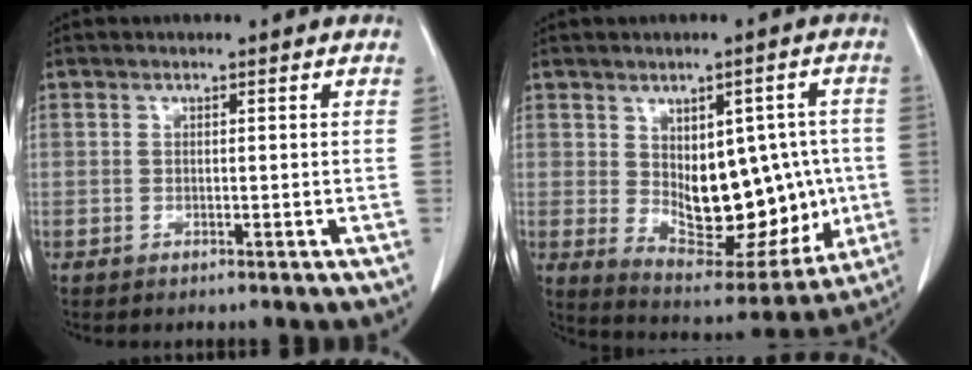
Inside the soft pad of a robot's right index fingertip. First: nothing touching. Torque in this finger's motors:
{"motor_torque": [0.56, 0.17, 0.38, 0.11]}